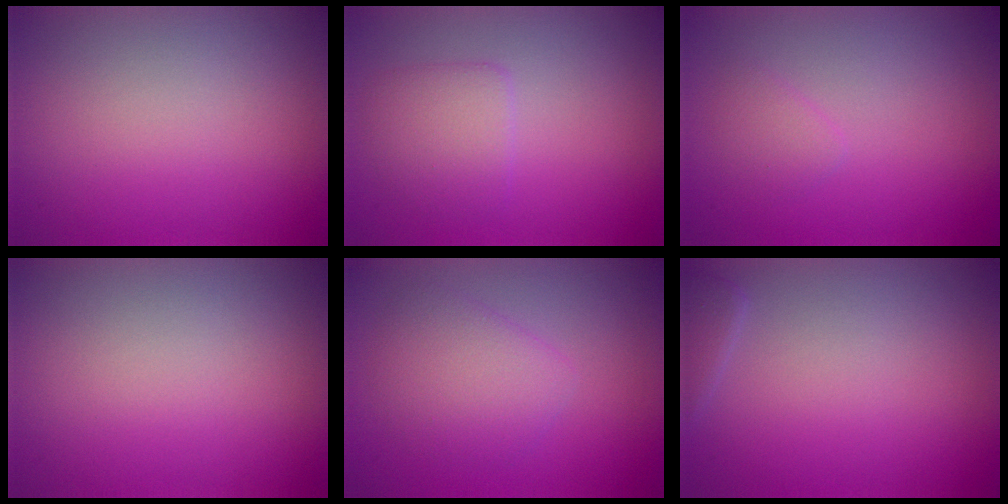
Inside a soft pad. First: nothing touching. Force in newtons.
{"total": 2.5, "press": 2.5, "slide": 0.4}
{"total": 1.1, "press": 1.1, "slide": 0.1}
{"total": 0.0}
{"total": 3.4, "press": 3.4, "slide": 0.0}
{"total": 1.1, "press": 1.1, "slide": 0.1}